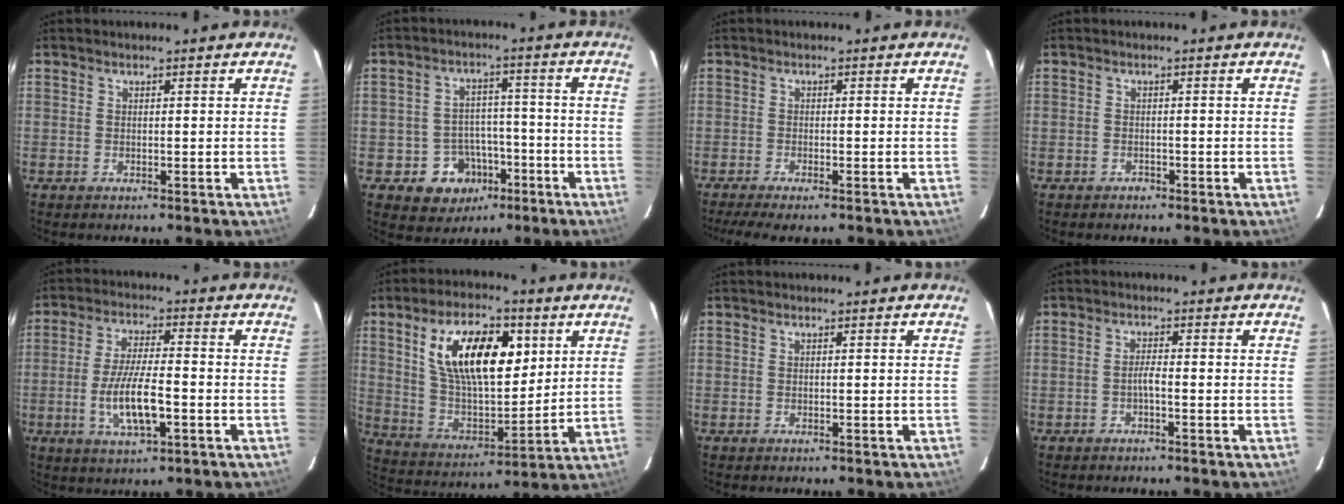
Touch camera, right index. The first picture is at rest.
{"total": 9.1, "force": [-4.5, 7.6, 2.2], "torque": [-0.050, 0.031, -0.046]}
{"total": 5.8, "force": [-4.6, 0.8, 3.5], "torque": [-0.081, -0.021, -0.080]}
{"total": 1.2, "force": [-0.9, 0.8, 0.0], "torque": [-0.001, 0.006, -0.015]}
{"total": 10.0, "force": [-2.9, 2.7, 9.1], "torque": [-0.179, -0.008, -0.050]}
{"total": 19.3, "force": [6.8, 9.4, 15.5], "torque": [-0.271, 0.013, 0.129]}
{"total": 0.0}
{"total": 1.7, "force": [-0.9, 0.1, 1.4], "torque": [-0.028, 0.004, -0.017]}